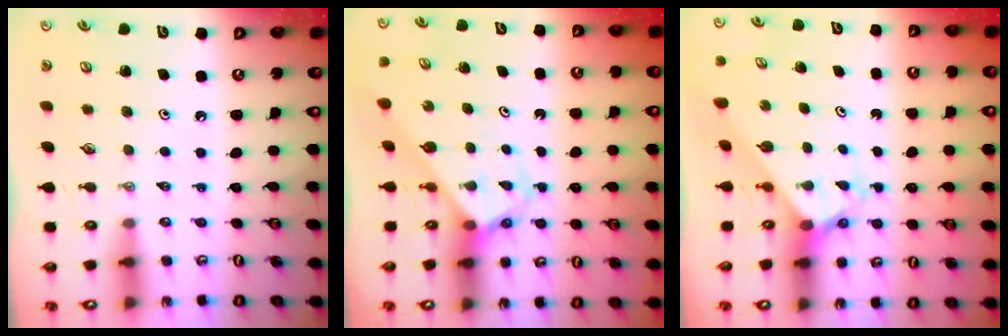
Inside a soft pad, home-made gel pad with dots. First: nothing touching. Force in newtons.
{"total": 3.0, "press": 3.0, "slide": 0.2}
{"total": 2.0, "press": 2.0, "slide": 0.2}